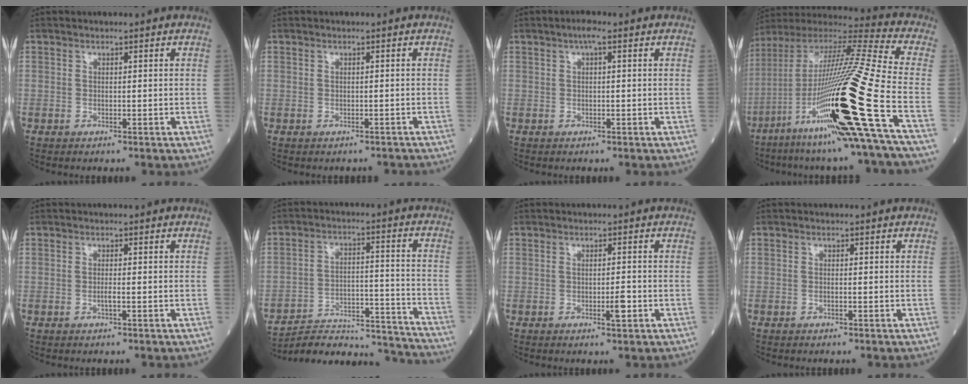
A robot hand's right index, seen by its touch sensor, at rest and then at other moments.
{"total": 1.7, "force": [-1.5, 0.7, 0.4], "torque": [-0.005, -0.001, -0.018]}
{"total": 1.6, "force": [0.7, 0.3, 1.4], "torque": [-0.024, 0.006, 0.008]}
{"total": 28.8, "force": [-10.9, -0.9, 26.7], "torque": [-0.472, -0.044, -0.203]}
{"total": 1.0, "force": [-0.3, -0.1, 0.9], "torque": [-0.020, -0.001, -0.007]}
{"total": 19.2, "force": [-18.9, 1.2, 3.2], "torque": [-0.047, 0.022, -0.274]}
{"total": 2.3, "force": [-0.7, 0.2, 2.1], "torque": [-0.037, -0.003, -0.011]}
{"total": 0.5, "force": [-0.1, 0.1, 0.5], "torque": [-0.011, 0.000, -0.003]}